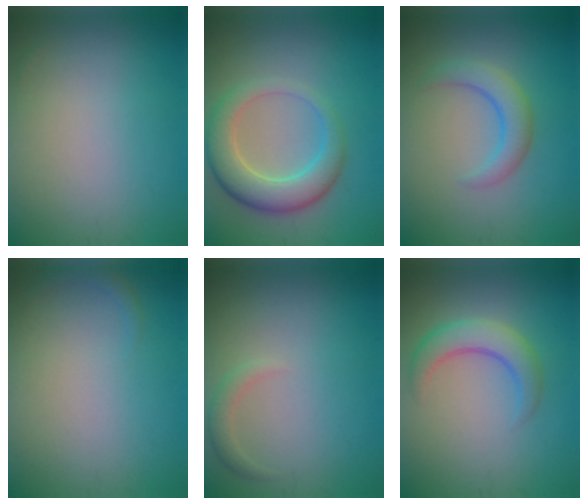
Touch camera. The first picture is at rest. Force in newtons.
{"total": 5.6, "press": 5.5, "slide": 0.4}
{"total": 3.0, "press": 3.0, "slide": 0.3}
{"total": 0.8, "press": 0.8, "slide": 0.0}
{"total": 1.3, "press": 1.3, "slide": 0.1}
{"total": 3.6, "press": 3.6, "slide": 0.2}